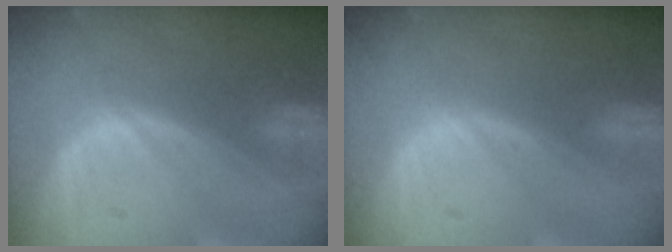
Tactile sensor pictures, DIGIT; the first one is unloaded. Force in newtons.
{"total": 0.0}